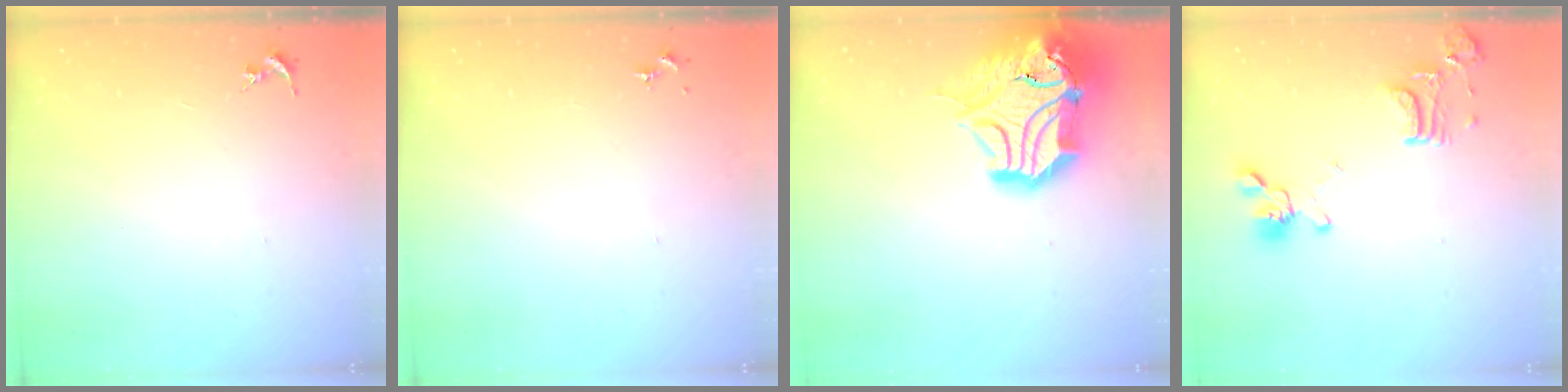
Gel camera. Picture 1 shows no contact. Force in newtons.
{"total": 0.0}
{"total": 21.9, "press": 21.7, "slide": 2.9}
{"total": 15.8, "press": 15.7, "slide": 1.4}